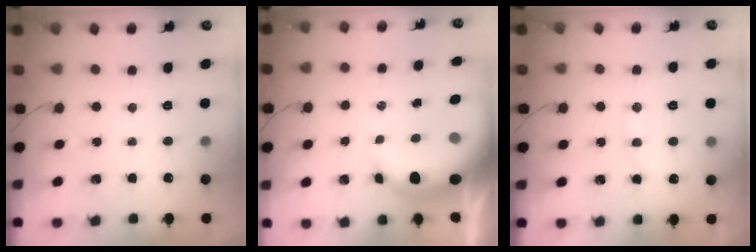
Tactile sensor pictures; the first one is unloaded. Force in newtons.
{"total": 8.8, "press": 8.5, "slide": 2.2}
{"total": 10.9, "press": 10.9, "slide": 1.0}